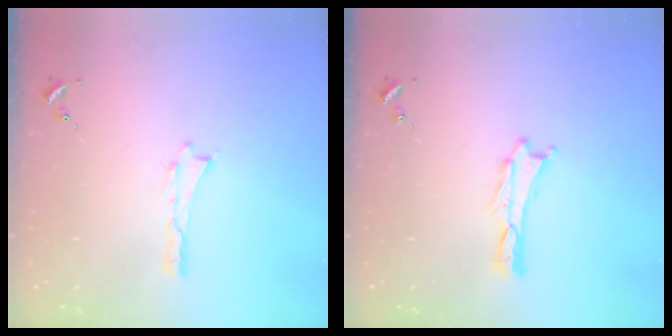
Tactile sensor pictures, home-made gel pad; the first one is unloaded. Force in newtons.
{"total": 0.0}